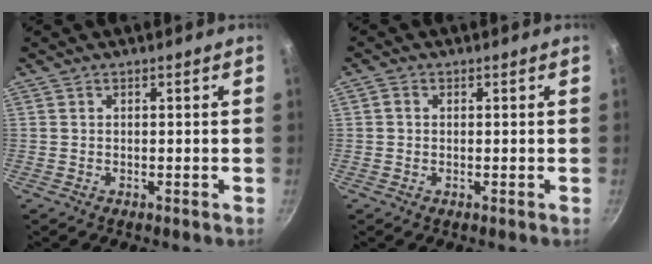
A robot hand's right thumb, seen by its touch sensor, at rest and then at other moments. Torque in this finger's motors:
{"motor_torque": [0.39, -0.36, -0.33, 0.04, 0.07]}